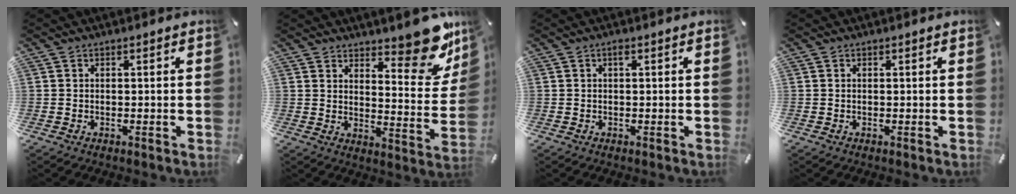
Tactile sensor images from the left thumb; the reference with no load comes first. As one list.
[{"total": 14.6, "force": [11.1, 6.3, 7.0], "torque": [-0.055, -0.107, 0.188]}, {"total": 0.9, "force": [0.3, 0.2, 0.8], "torque": [-0.016, 0.002, 0.005]}, {"total": 0.0}]